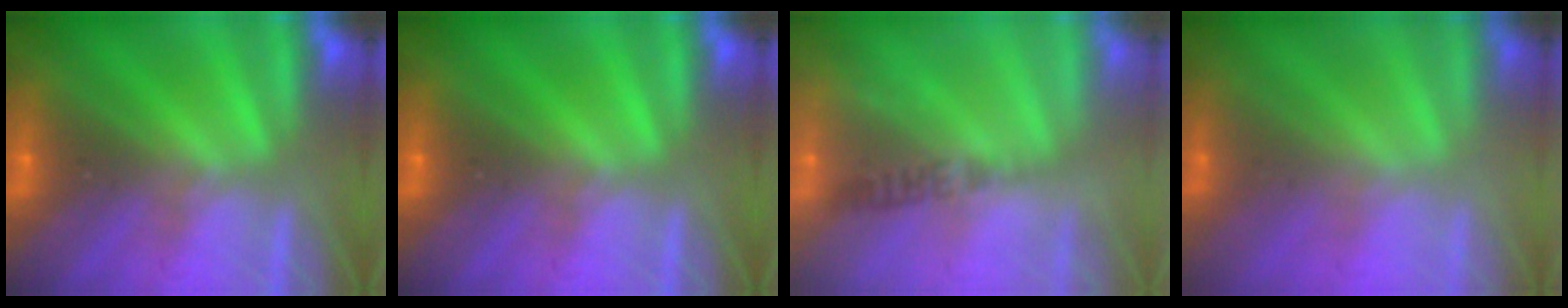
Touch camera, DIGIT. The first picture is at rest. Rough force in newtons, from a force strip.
{"total": 0.0}
{"total": 2.4}
{"total": 2.0}